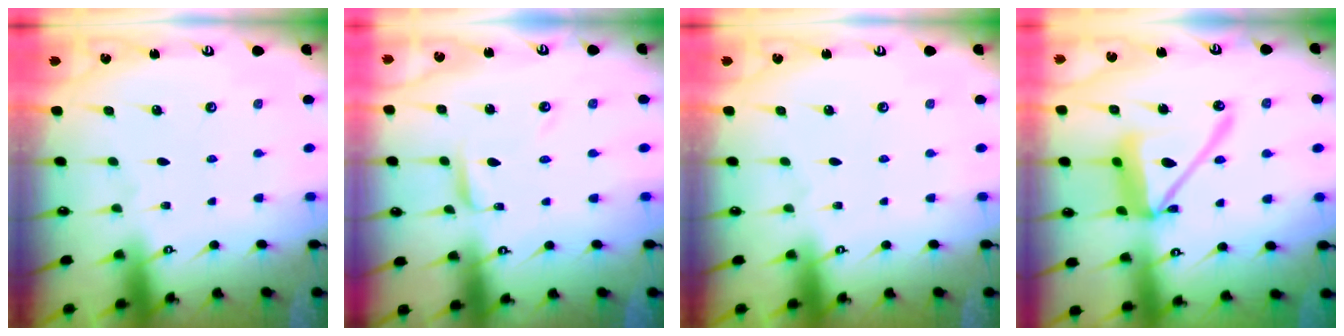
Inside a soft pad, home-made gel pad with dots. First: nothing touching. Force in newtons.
{"total": 4.6, "press": 4.6, "slide": 0.1}
{"total": 0.0}
{"total": 14.6, "press": 14.5, "slide": 1.8}